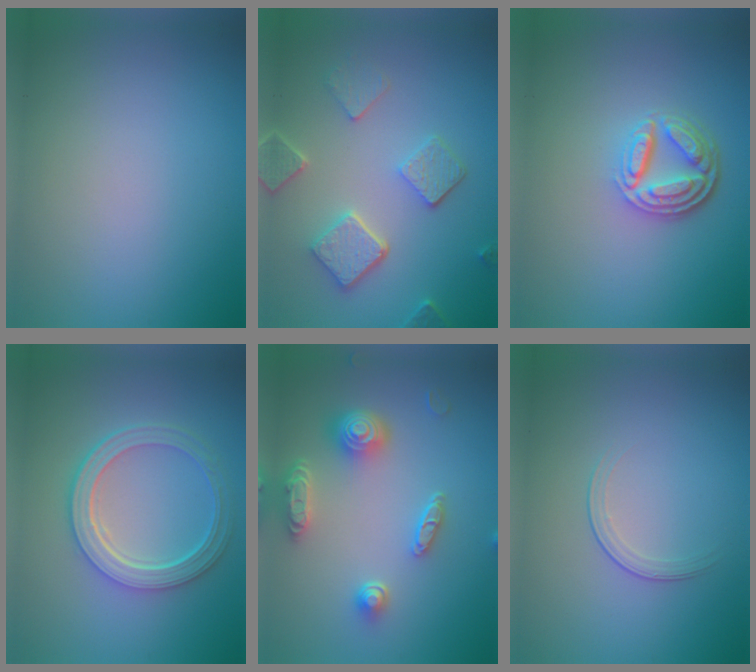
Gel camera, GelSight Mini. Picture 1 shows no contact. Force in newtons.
{"total": 4.7, "press": 3.7, "slide": 3.0}
{"total": 4.6, "press": 3.5, "slide": 3.0}
{"total": 5.4, "press": 4.0, "slide": 3.6}
{"total": 4.6, "press": 3.9, "slide": 2.5}
{"total": 1.5, "press": 0.7, "slide": 1.4}